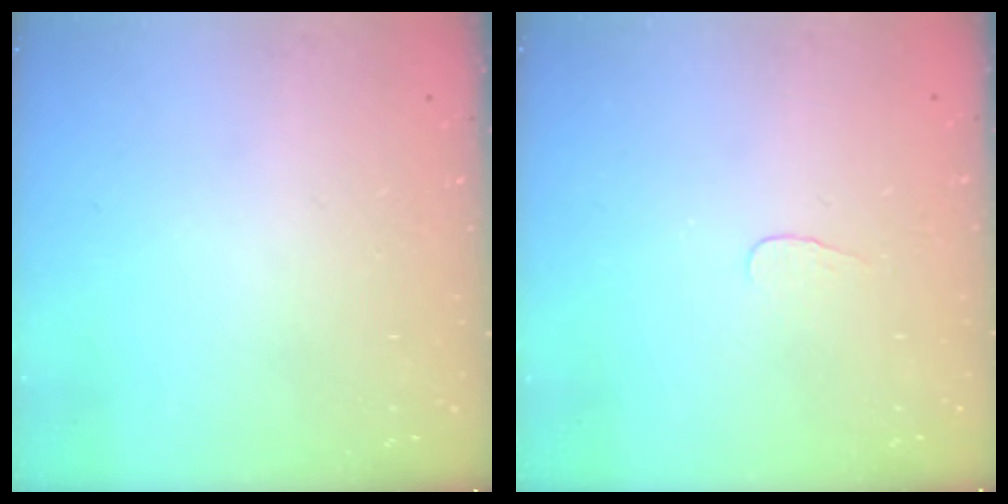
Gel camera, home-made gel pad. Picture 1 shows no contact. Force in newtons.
{"total": 2.8, "press": 2.7, "slide": 0.3}